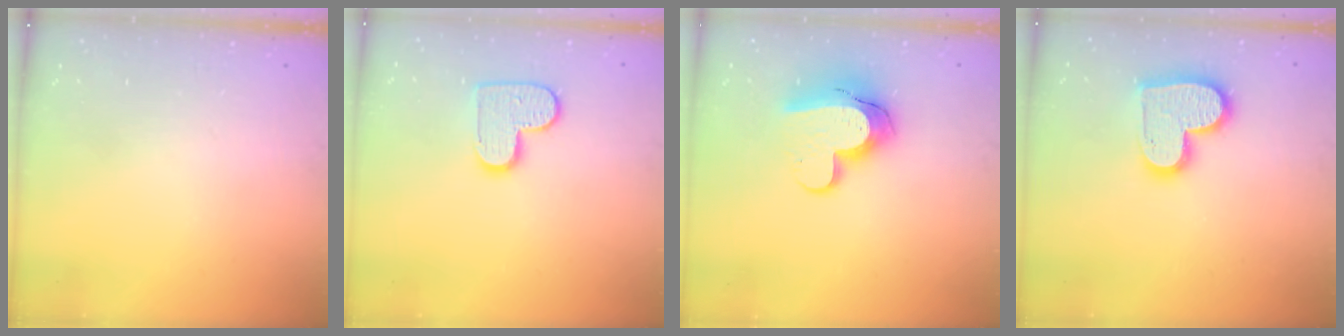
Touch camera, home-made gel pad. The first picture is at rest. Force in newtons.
{"total": 10.1, "press": 10.1, "slide": 0.3}
{"total": 13.3, "press": 13.3, "slide": 1.1}
{"total": 13.9, "press": 13.9, "slide": 1.2}